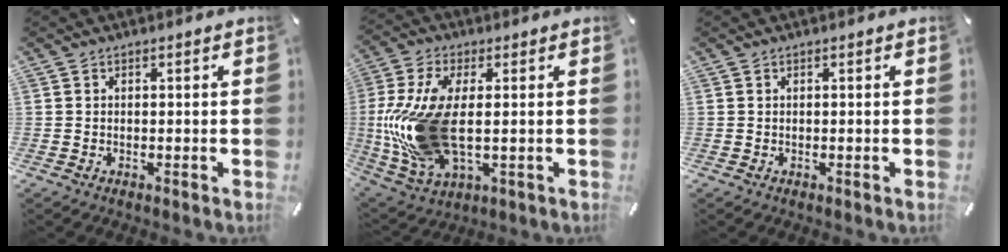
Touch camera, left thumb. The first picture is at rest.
{"total": 17.5, "force": [0.3, 8.9, 15.1], "torque": [-0.338, -0.023, 0.006]}
{"total": 0.0}